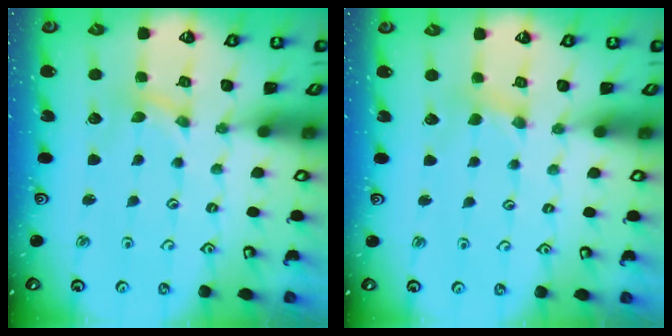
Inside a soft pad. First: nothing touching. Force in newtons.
{"total": 2.1, "press": 2.0, "slide": 0.3}